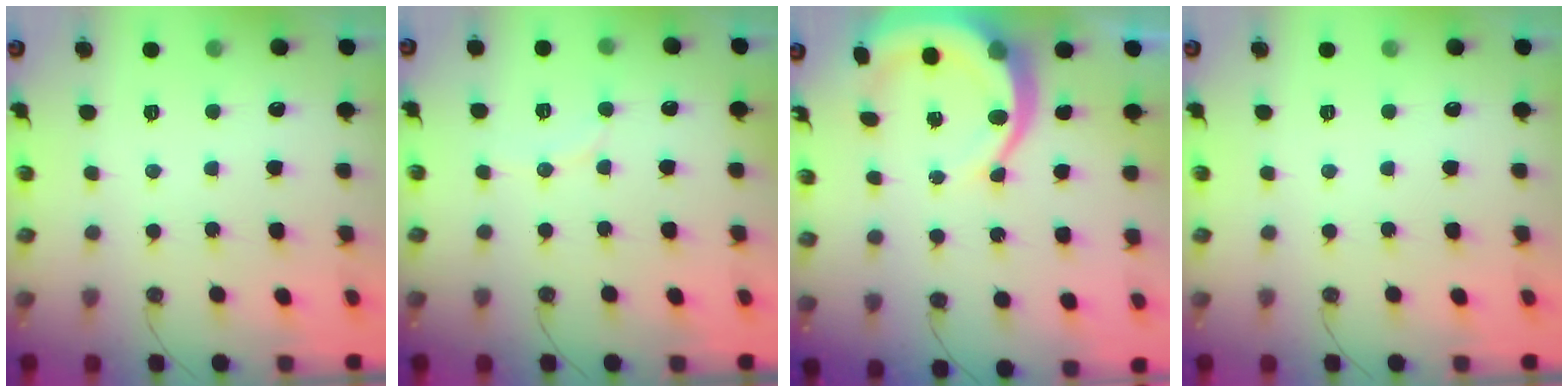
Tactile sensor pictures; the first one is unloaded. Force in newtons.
{"total": 5.1, "press": 5.0, "slide": 0.6}
{"total": 11.3, "press": 11.2, "slide": 1.3}
{"total": 0.0}